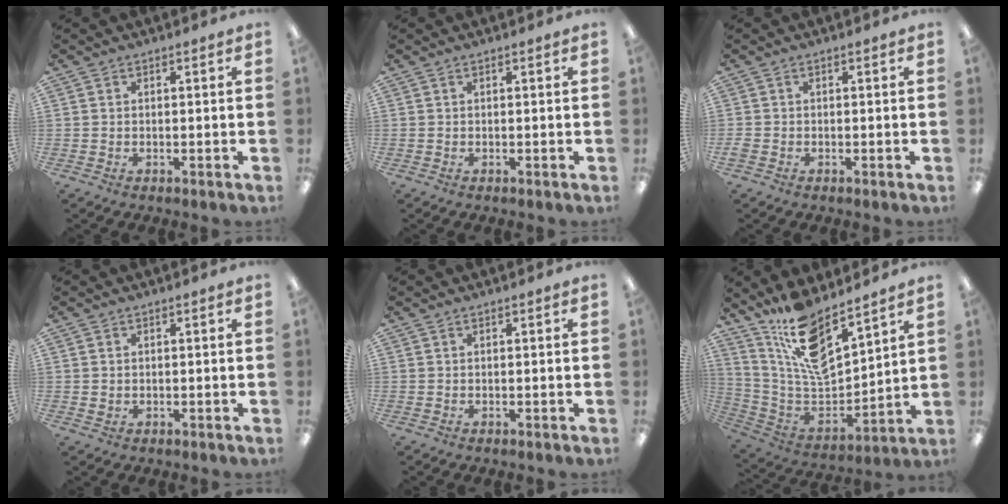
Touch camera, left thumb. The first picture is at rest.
{"total": 0.0}
{"total": 1.0, "force": [-0.6, 0.6, 0.5], "torque": [-0.007, 0.000, -0.010]}
{"total": 0.7, "force": [0.2, 0.7, 0.1], "torque": [-0.002, 0.004, 0.003]}
{"total": 0.0}
{"total": 15.4, "force": [11.9, 5.3, 8.2], "torque": [-0.157, -0.087, 0.214]}